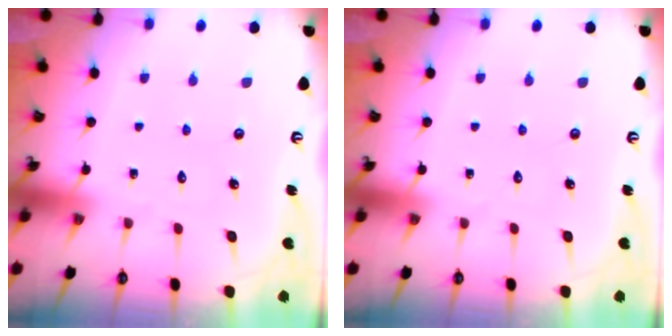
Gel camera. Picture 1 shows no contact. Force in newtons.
{"total": 0.0}